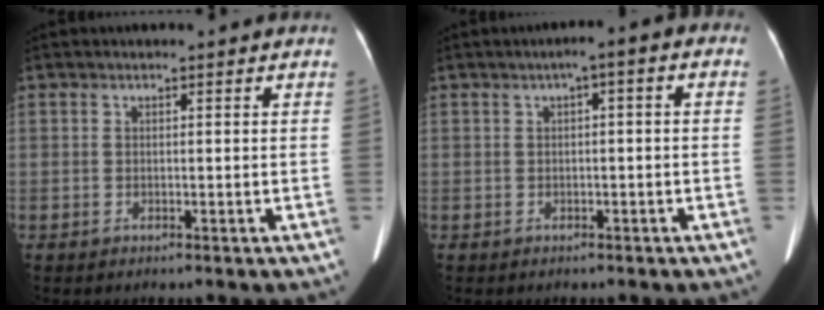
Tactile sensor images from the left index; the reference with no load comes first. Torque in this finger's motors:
{"motor_torque": [0.82, -1.23, 0.03, 0.01]}